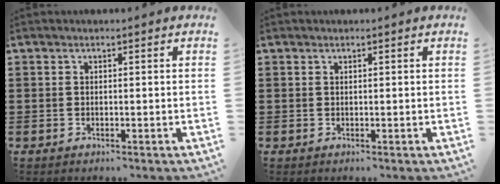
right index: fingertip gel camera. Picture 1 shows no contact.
{"total": 0.0}